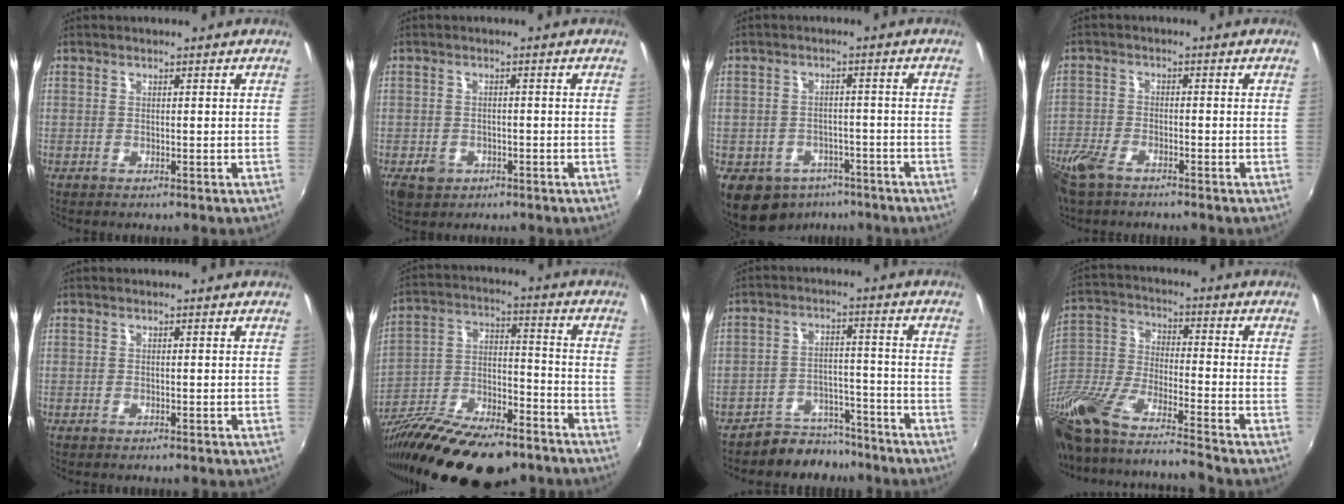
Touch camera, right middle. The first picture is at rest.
{"total": 4.0, "force": [-2.1, 3.0, 1.6], "torque": [-0.041, -0.001, -0.031]}
{"total": 11.0, "force": [-6.9, 7.8, 3.8], "torque": [-0.100, 0.003, -0.083]}
{"total": 8.8, "force": [-6.5, 3.7, 4.7], "torque": [-0.129, -0.024, -0.134]}
{"total": 0.0}
{"total": 21.7, "force": [-15.3, 7.7, 13.4], "torque": [-0.252, -0.024, -0.250]}
{"total": 7.9, "force": [-7.0, 3.5, 0.6], "torque": [-0.017, 0.025, -0.102]}
{"total": 22.5, "force": [-16.2, 3.9, 15.1], "torque": [-0.302, -0.056, -0.308]}